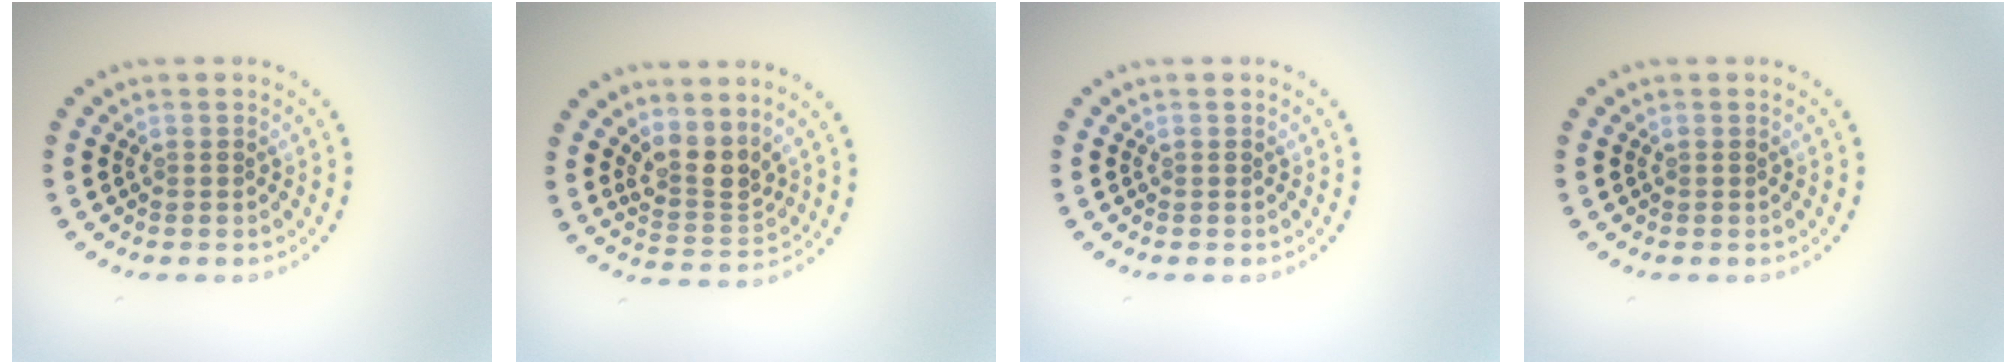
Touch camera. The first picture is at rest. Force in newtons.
{"total": 3.0, "press": 2.3, "slide": 1.8}
{"total": 0.0}
{"total": 0.0}